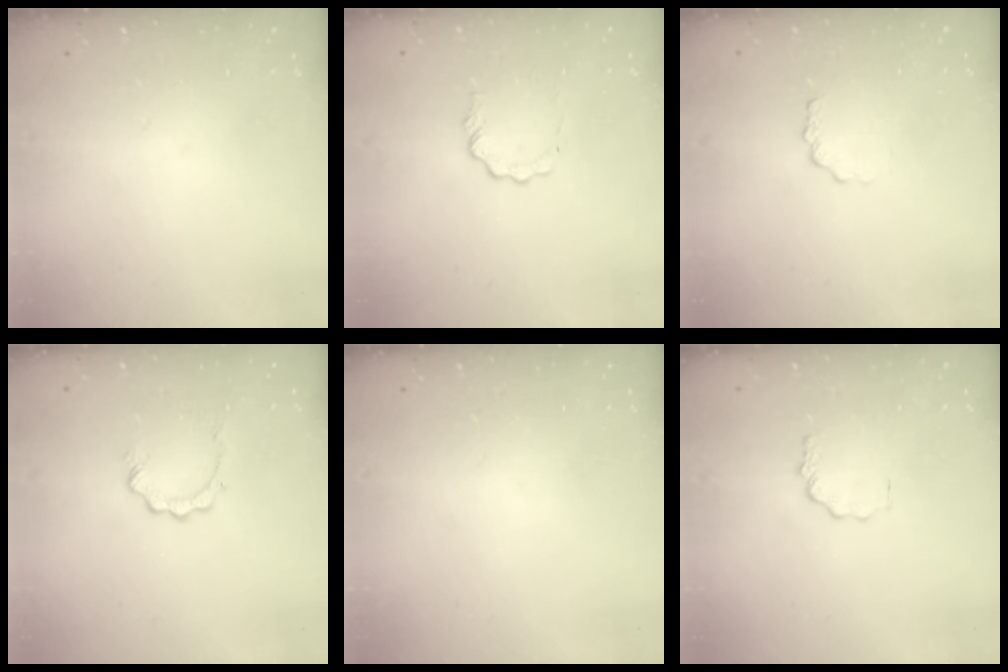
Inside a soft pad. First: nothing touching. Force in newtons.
{"total": 4.5, "press": 4.4, "slide": 0.4}
{"total": 1.0, "press": 1.0, "slide": 0.2}
{"total": 2.8, "press": 2.8, "slide": 0.4}
{"total": 0.0}
{"total": 1.8, "press": 1.8, "slide": 0.3}